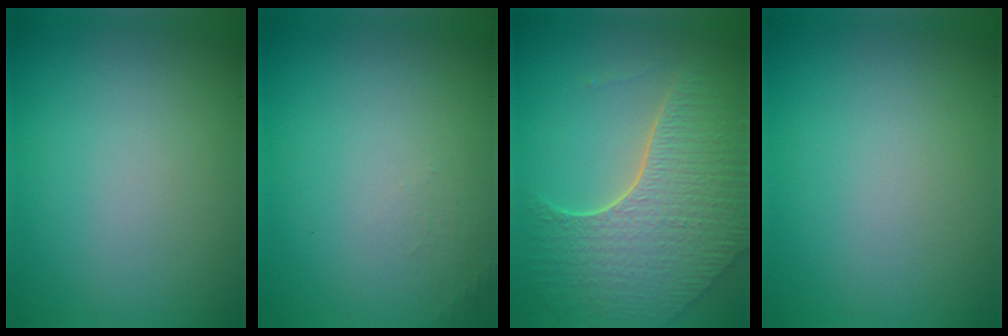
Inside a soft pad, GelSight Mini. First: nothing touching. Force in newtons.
{"total": 0.7, "press": 0.6, "slide": 0.1}
{"total": 7.8, "press": 5.6, "slide": 5.4}
{"total": 0.0}